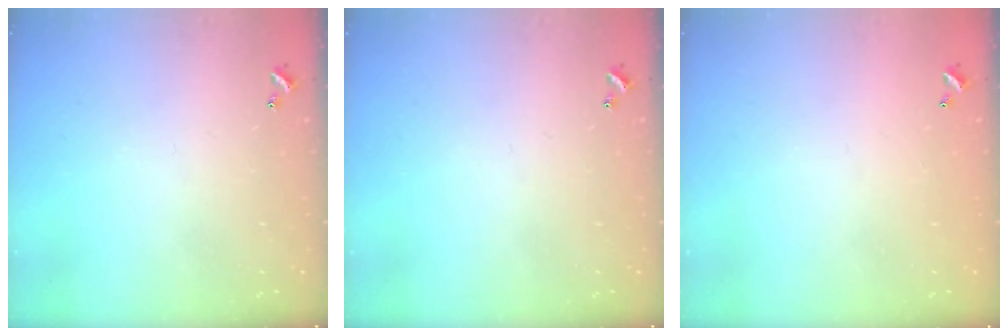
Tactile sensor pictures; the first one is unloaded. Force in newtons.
{"total": 0.0}
{"total": 2.6, "press": 2.6, "slide": 0.0}